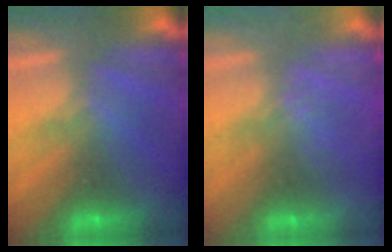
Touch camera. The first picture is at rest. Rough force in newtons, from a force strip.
{"total": 2.4}